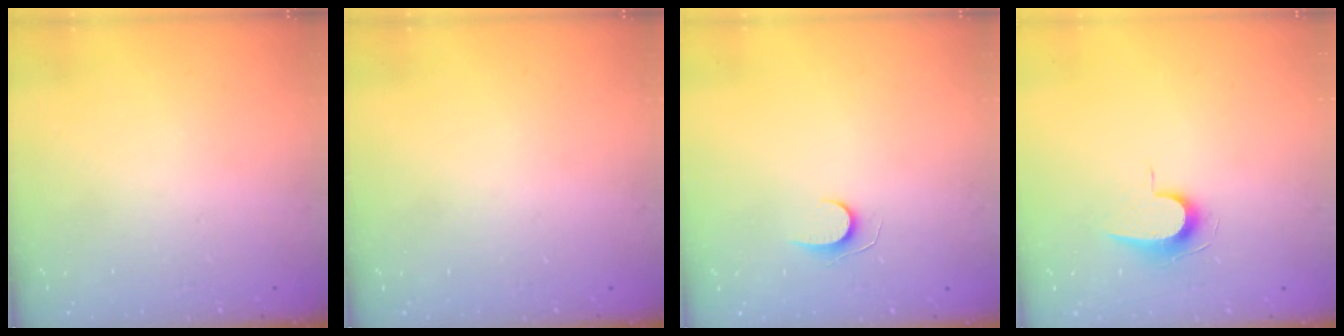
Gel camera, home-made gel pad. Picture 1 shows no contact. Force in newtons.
{"total": 0.0}
{"total": 5.4, "press": 5.4, "slide": 0.5}
{"total": 7.1, "press": 7.0, "slide": 0.7}